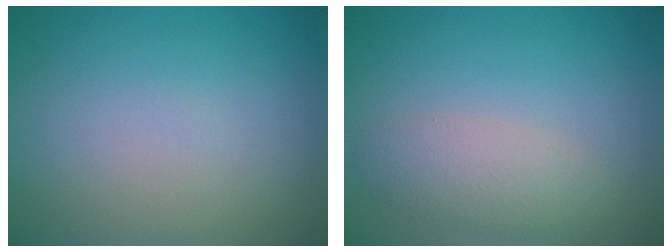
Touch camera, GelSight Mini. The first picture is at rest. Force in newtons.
{"total": 3.0, "press": 3.0, "slide": 0.1}